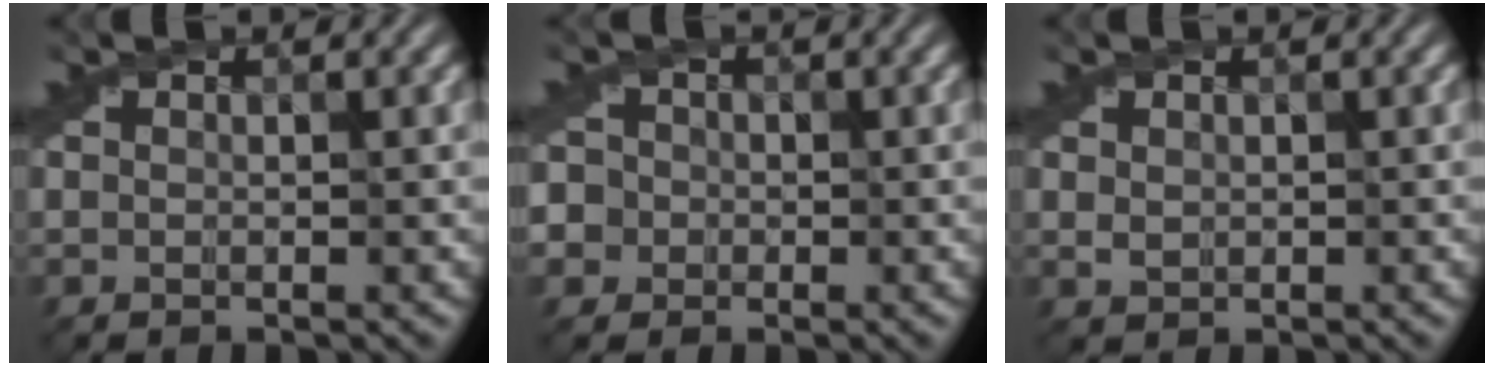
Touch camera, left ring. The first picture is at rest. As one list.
[{"total": 5.5, "force": [-1.6, 5.0, 1.5], "torque": [-0.031, 0.015, -0.054]}, {"total": 1.0, "force": [0.4, 0.8, 0.4], "torque": [-0.010, -0.001, 0.012]}]